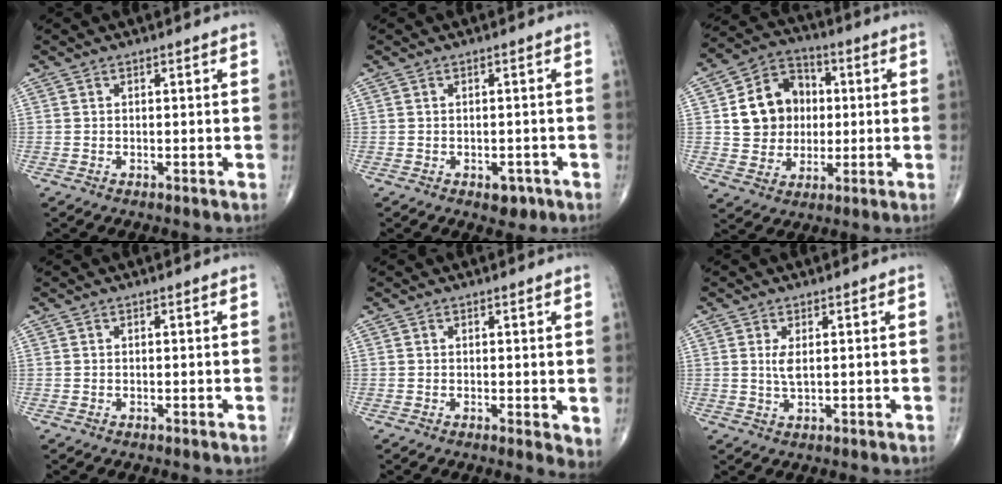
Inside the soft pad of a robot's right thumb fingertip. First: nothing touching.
{"total": 3.0, "force": [-1.5, 1.9, 1.7], "torque": [-0.002, 0.003, -0.016]}
{"total": 13.2, "force": [1.4, 11.3, 6.7], "torque": [-0.073, 0.016, 0.024]}
{"total": 0.0}
{"total": 2.8, "force": [0.3, 1.1, 2.6], "torque": [-0.033, -0.011, 0.003]}
{"total": 2.4, "force": [0.6, 0.8, 2.2], "torque": [-0.049, -0.005, 0.016]}